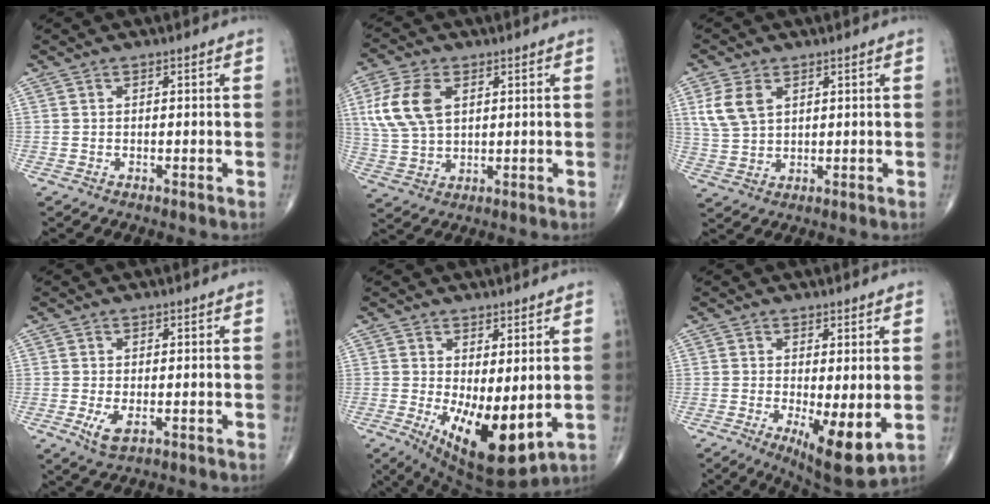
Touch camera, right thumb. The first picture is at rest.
{"total": 10.9, "force": [3.0, 6.7, 8.0], "torque": [-0.168, -0.001, 0.063]}
{"total": 6.8, "force": [2.6, 4.4, 4.6], "torque": [-0.091, -0.003, 0.059]}
{"total": 3.4, "force": [-0.9, 1.6, 2.9], "torque": [-0.057, -0.009, -0.012]}
{"total": 12.4, "force": [-1.4, 4.9, 11.2], "torque": [-0.173, -0.030, -0.003]}
{"total": 9.4, "force": [-1.6, 3.0, 8.8], "torque": [-0.137, -0.028, -0.017]}